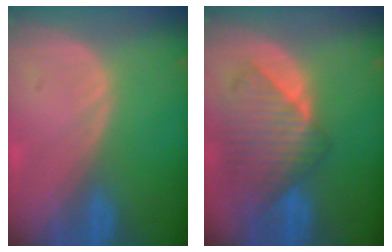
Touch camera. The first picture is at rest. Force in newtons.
{"total": 9.4, "press": 8.4, "slide": 4.2}